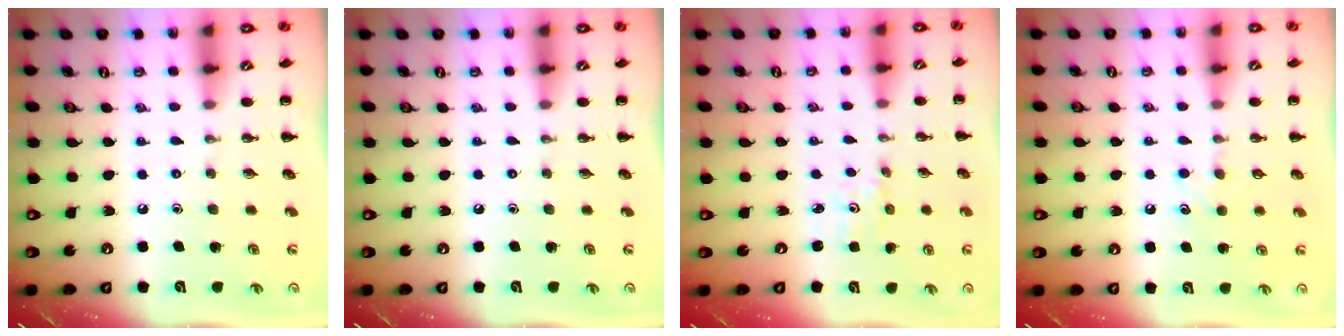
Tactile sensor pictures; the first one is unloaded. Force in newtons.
{"total": 0.0}
{"total": 1.1, "press": 1.0, "slide": 0.3}
{"total": 4.2, "press": 4.0, "slide": 1.4}